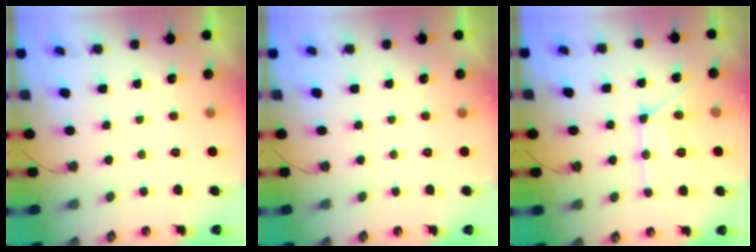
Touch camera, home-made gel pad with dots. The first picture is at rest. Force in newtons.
{"total": 0.0}
{"total": 14.0, "press": 14.0, "slide": 1.2}